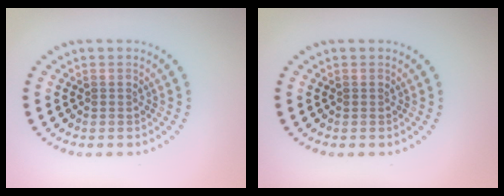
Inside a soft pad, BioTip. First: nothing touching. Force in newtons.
{"total": 0.0}